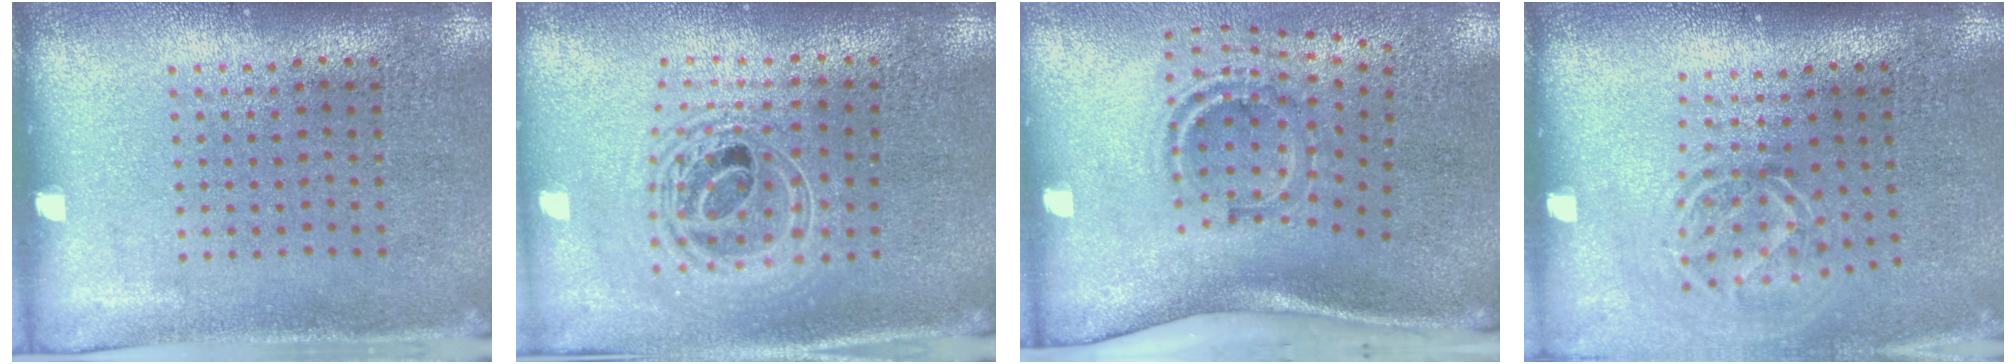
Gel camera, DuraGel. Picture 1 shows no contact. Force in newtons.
{"total": 2.1, "press": 1.6, "slide": 1.3}
{"total": 1.7, "press": 1.1, "slide": 1.3}
{"total": 1.7, "press": 1.2, "slide": 1.2}